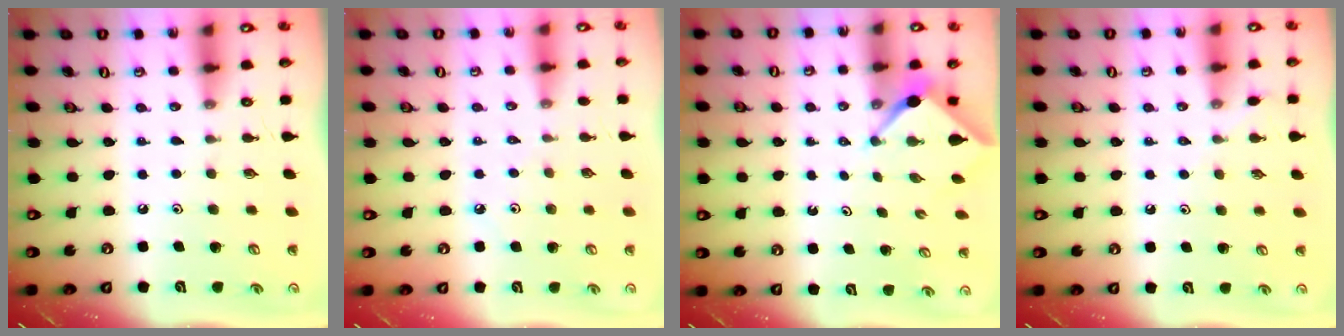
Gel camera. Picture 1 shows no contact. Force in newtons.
{"total": 2.7, "press": 2.6, "slide": 0.5}
{"total": 2.5, "press": 2.5, "slide": 0.3}
{"total": 4.9, "press": 4.8, "slide": 0.8}